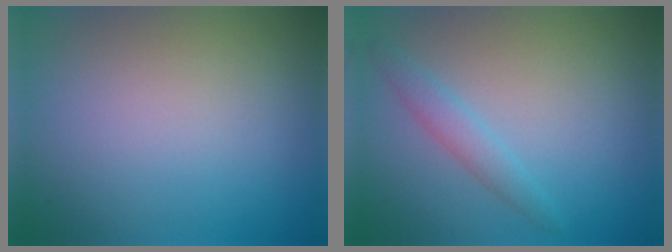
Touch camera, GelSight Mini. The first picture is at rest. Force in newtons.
{"total": 1.9, "press": 1.9, "slide": 0.1}